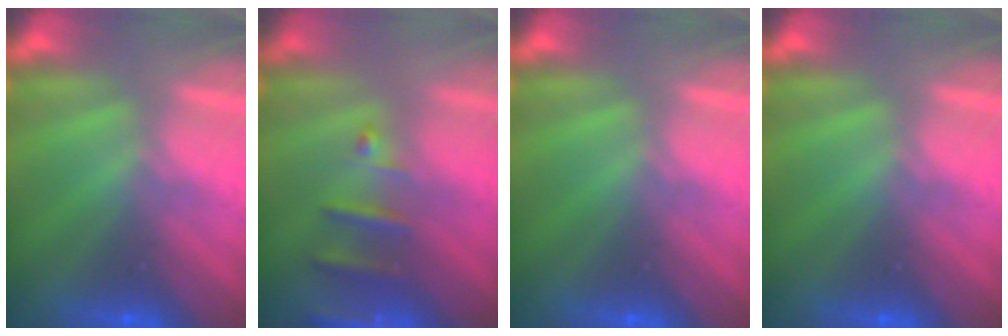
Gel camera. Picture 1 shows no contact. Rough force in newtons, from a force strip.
{"total": 2.6}
{"total": 0.0}
{"total": 0.0}